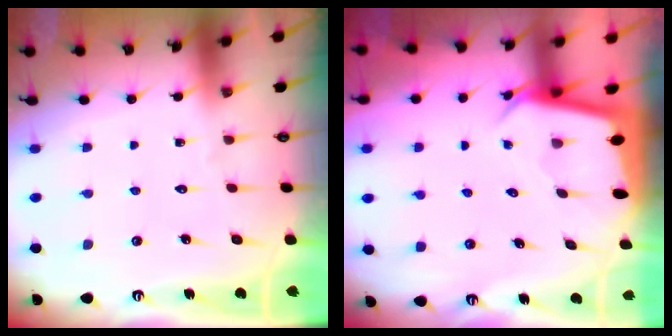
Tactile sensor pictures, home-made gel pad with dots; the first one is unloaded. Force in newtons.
{"total": 2.8, "press": 2.8, "slide": 0.0}